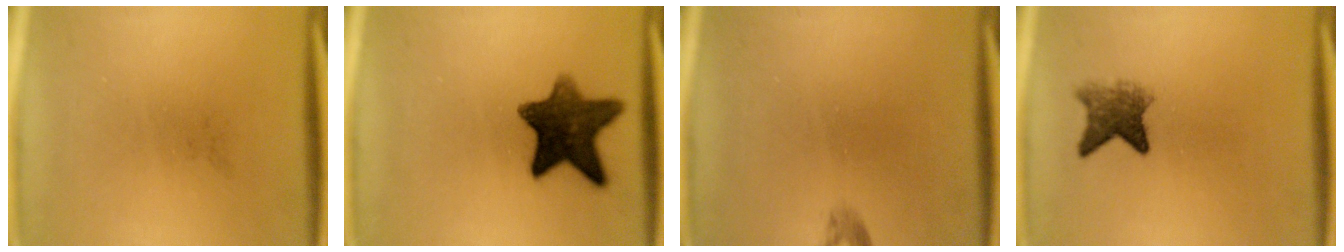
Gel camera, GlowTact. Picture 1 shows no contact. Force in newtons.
{"total": 11.1}
{"total": 0.9}
{"total": 4.4}